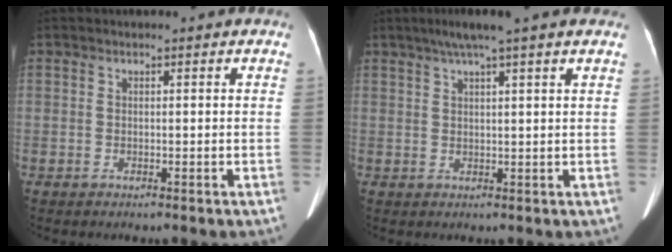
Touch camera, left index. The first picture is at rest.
{"total": 7.3, "force": [5.4, -0.8, 4.8], "torque": [-0.077, 0.030, 0.079]}